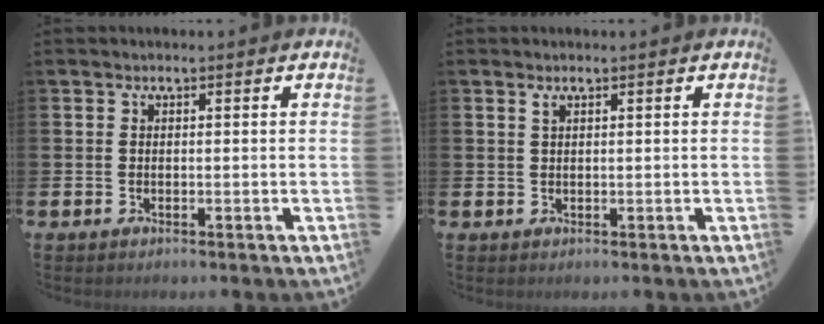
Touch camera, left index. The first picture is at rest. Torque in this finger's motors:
{"motor_torque": [0.17, -0.06, 0.03, 0.04]}